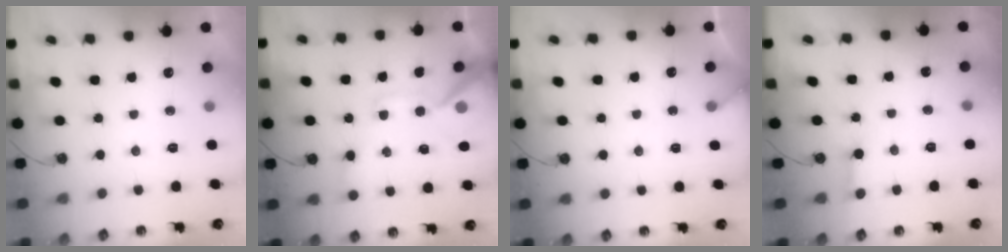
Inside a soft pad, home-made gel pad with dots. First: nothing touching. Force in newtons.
{"total": 15.0, "press": 14.9, "slide": 1.9}
{"total": 3.4, "press": 3.4, "slide": 0.2}
{"total": 2.1, "press": 2.1, "slide": 0.1}